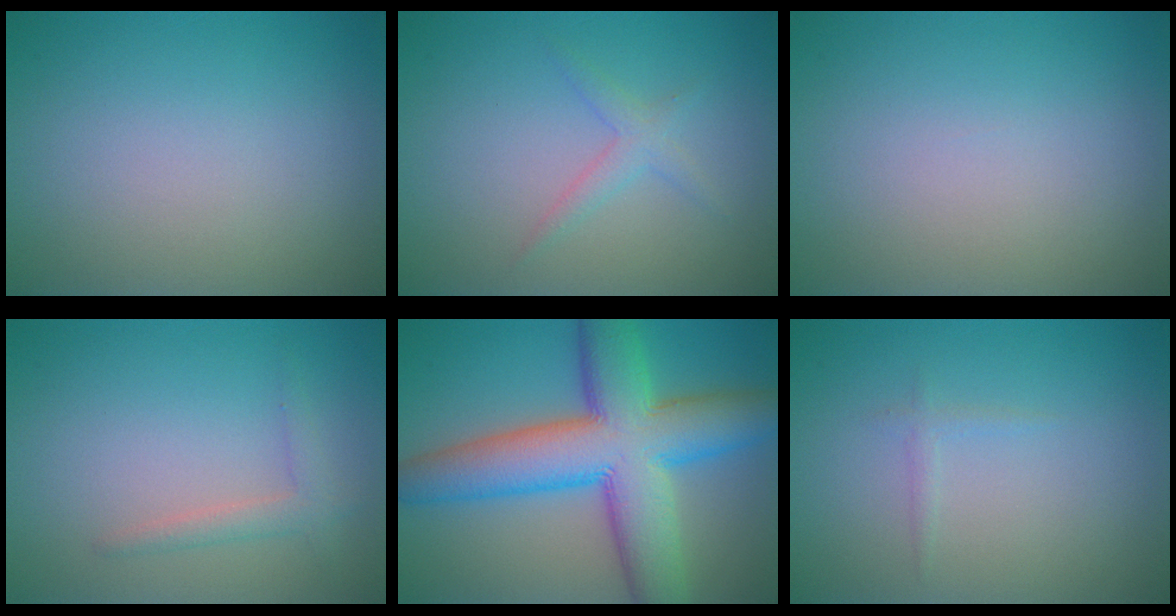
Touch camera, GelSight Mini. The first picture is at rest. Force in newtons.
{"total": 1.6, "press": 1.6, "slide": 0.1}
{"total": 0.0}
{"total": 1.6, "press": 1.6, "slide": 0.0}
{"total": 12.3, "press": 12.3, "slide": 0.5}
{"total": 0.7, "press": 0.7, "slide": 0.1}